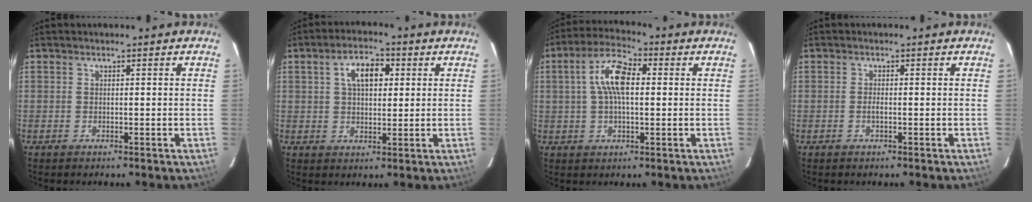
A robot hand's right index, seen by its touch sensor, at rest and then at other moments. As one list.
[{"total": 6.7, "force": [2.1, 3.8, 5.1], "torque": [-0.087, 0.020, 0.037]}, {"total": 8.9, "force": [1.3, 3.8, 7.9], "torque": [-0.155, 0.022, 0.022]}, {"total": 0.9, "force": [-0.4, 0.1, 0.8], "torque": [-0.017, 0.001, -0.008]}]